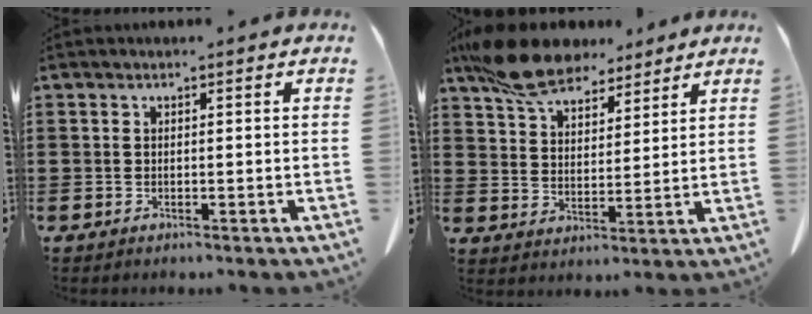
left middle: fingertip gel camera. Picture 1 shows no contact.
{"total": 10.7, "force": [8.9, 3.8, 4.4], "torque": [-0.109, -0.022, 0.171]}